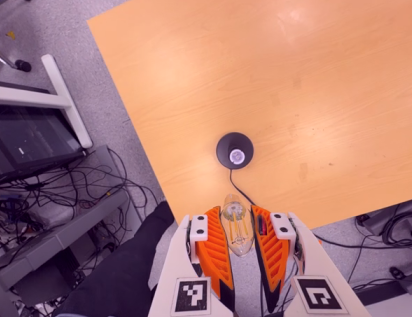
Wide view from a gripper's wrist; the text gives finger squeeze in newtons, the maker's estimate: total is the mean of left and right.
{"total": 21.5, "left": 25.9, "right": 17.1}